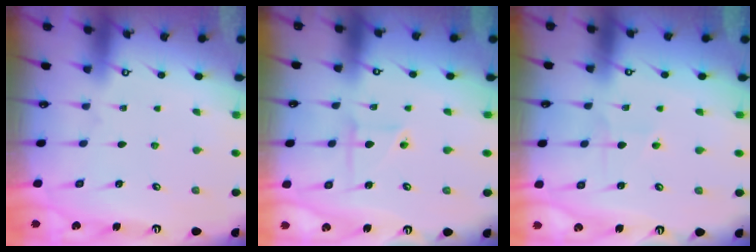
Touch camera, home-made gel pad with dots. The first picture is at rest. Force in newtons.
{"total": 2.9, "press": 2.9, "slide": 0.3}
{"total": 2.4, "press": 2.4, "slide": 0.2}